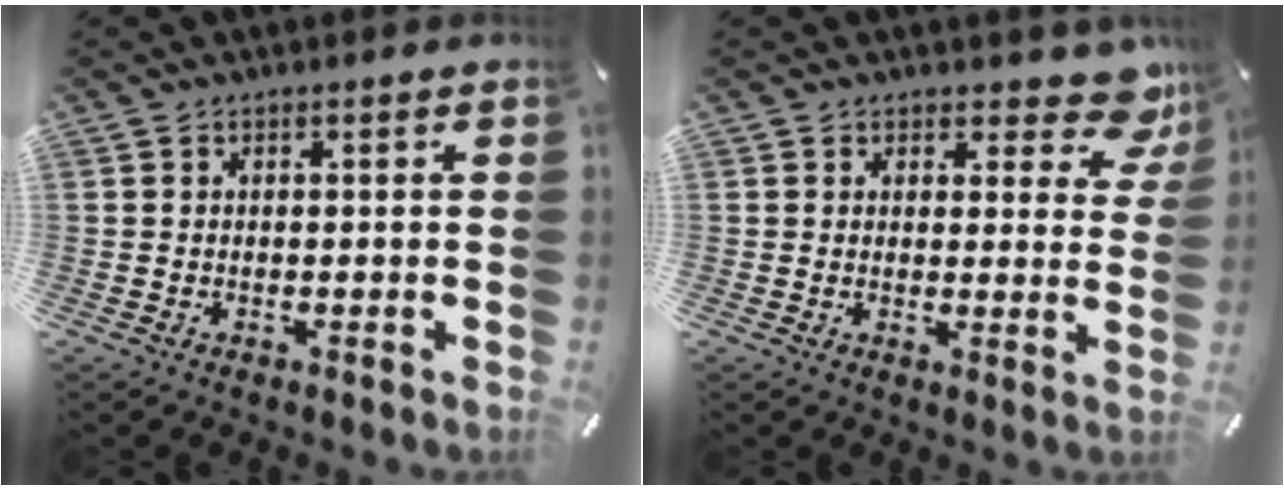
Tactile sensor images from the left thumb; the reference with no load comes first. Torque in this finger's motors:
{"motor_torque": [0.49, -0.32, 0.17, 0.12, -0.01]}